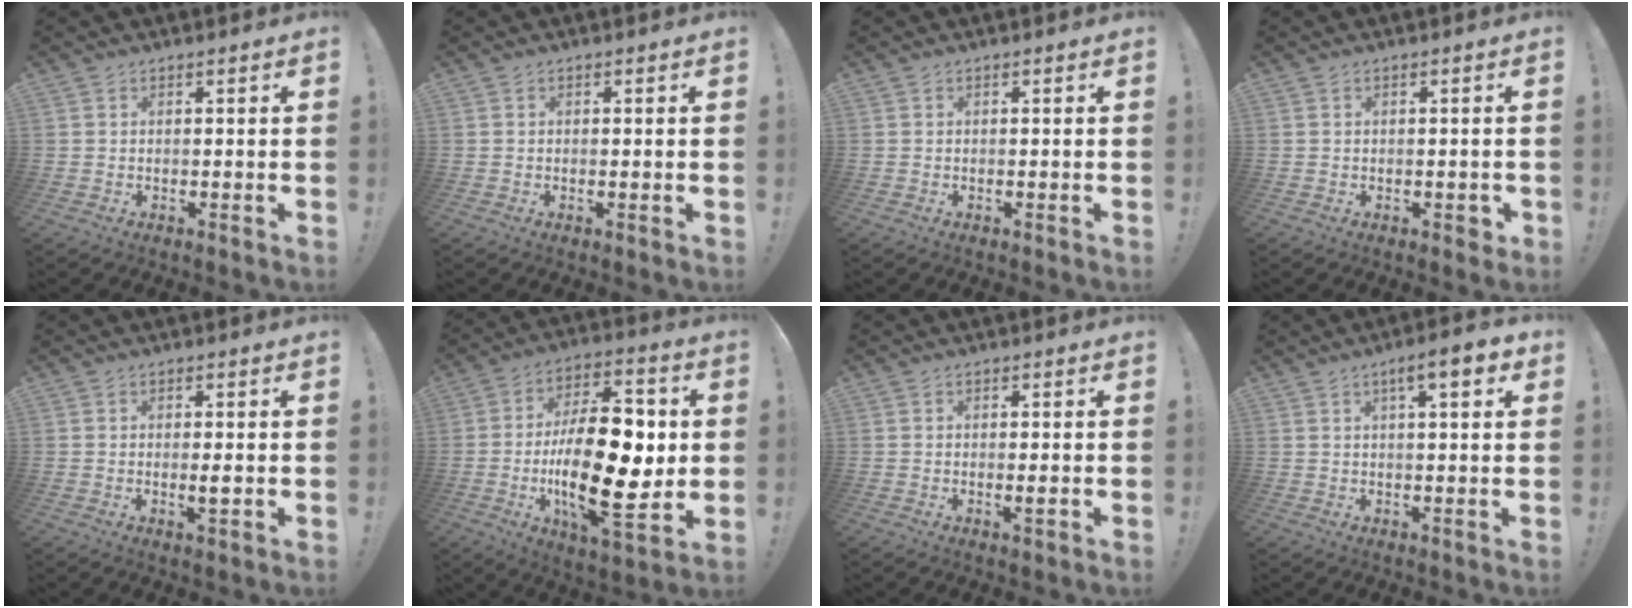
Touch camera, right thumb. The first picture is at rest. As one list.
[{"total": 0.5, "force": [0.0, 0.0, 0.5], "torque": [-0.009, -0.001, 0.000]}, {"total": 0.0}, {"total": 2.4, "force": [-0.6, 1.4, 1.9], "torque": [-0.025, 0.006, -0.007]}, {"total": 2.8, "force": [-0.4, 0.3, 2.7], "torque": [-0.043, -0.001, -0.007]}, {"total": 27.0, "force": [-2.3, 12.5, 23.8], "torque": [-0.415, 0.007, -0.035]}, {"total": 2.1, "force": [-0.4, 0.1, 2.0], "torque": [-0.031, -0.002, -0.007]}, {"total": 6.8, "force": [2.9, 1.4, 6.0], "torque": [-0.083, -0.010, 0.041]}]